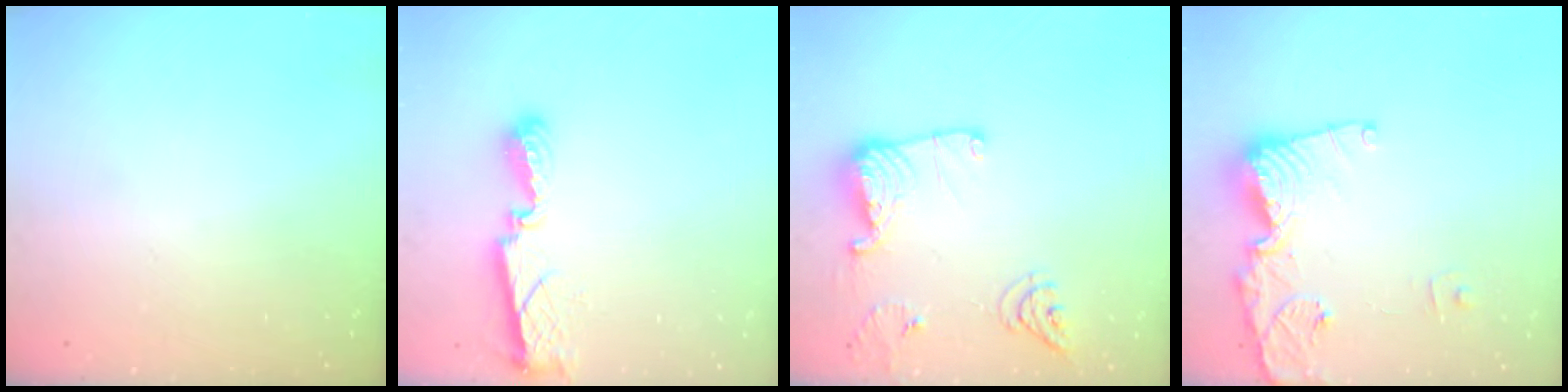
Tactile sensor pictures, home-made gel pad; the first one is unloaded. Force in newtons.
{"total": 8.7, "press": 8.7, "slide": 0.4}
{"total": 12.9, "press": 12.9, "slide": 0.7}
{"total": 13.6, "press": 13.5, "slide": 1.8}